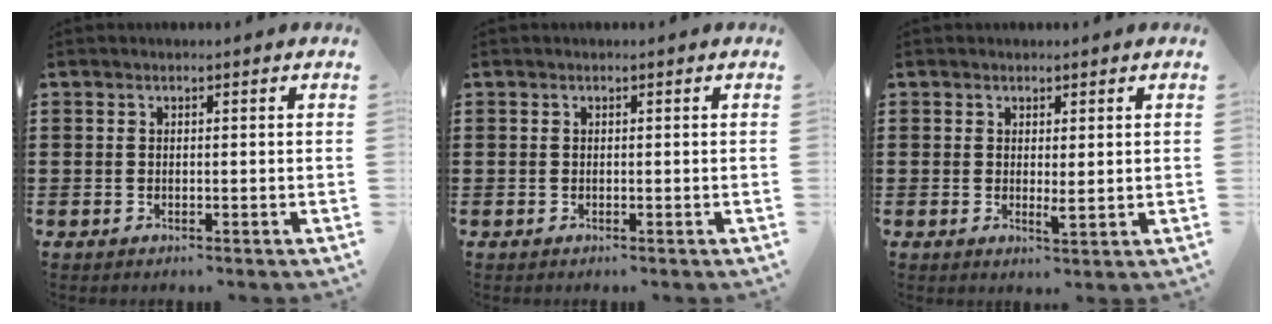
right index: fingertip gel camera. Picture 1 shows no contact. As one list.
[{"total": 0.0}, {"total": 1.6, "force": [0.7, 0.5, 1.4], "torque": [-0.027, 0.000, 0.014]}]